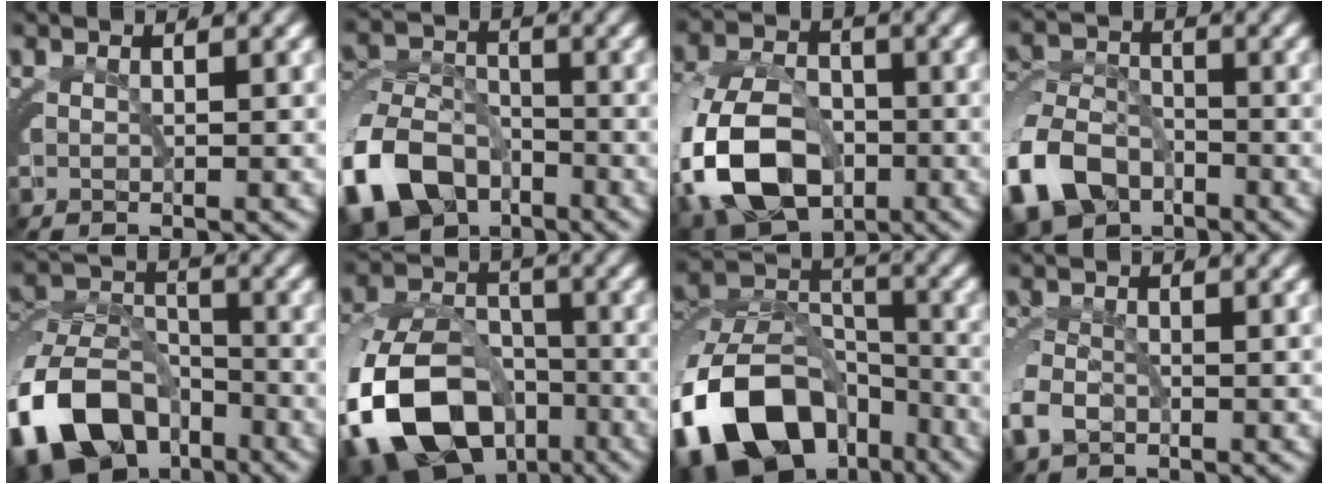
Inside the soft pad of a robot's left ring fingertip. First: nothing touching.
{"total": 9.5, "force": [-4.8, 6.9, 4.3], "torque": [-0.095, -0.042, -0.075]}
{"total": 10.5, "force": [-3.0, 7.5, 6.8], "torque": [-0.150, -0.044, -0.034]}
{"total": 8.0, "force": [-3.8, 6.0, 3.6], "torque": [-0.088, -0.035, -0.061]}
{"total": 11.8, "force": [-5.8, 8.2, 6.1], "torque": [-0.125, -0.050, -0.085]}
{"total": 13.7, "force": [-6.0, 9.6, 7.6], "torque": [-0.168, -0.073, -0.074]}
{"total": 15.0, "force": [-6.7, 10.2, 8.7], "torque": [-0.171, -0.056, -0.093]}
{"total": 2.6, "force": [-1.1, 1.9, 1.5], "torque": [-0.050, -0.012, -0.014]}